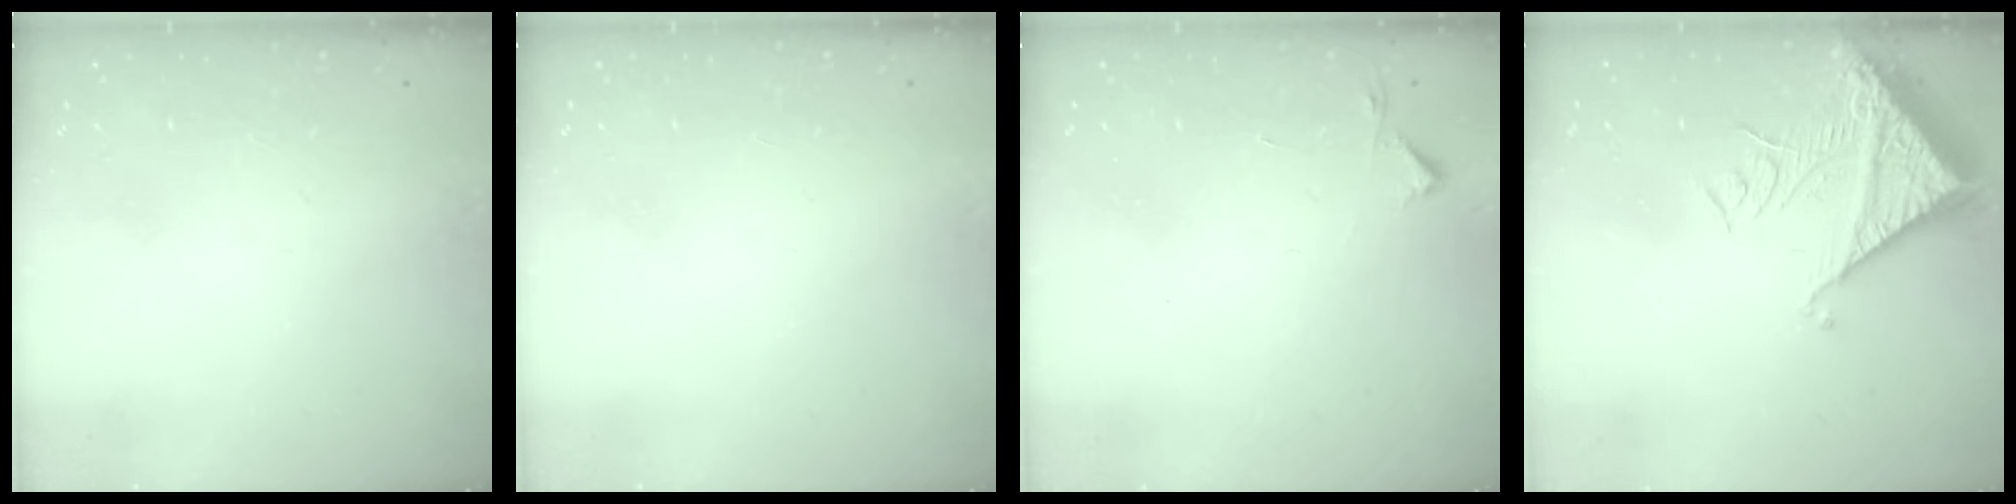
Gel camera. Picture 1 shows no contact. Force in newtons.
{"total": 1.5, "press": 1.5, "slide": 0.1}
{"total": 2.7, "press": 2.6, "slide": 0.4}
{"total": 13.1, "press": 13.0, "slide": 1.7}